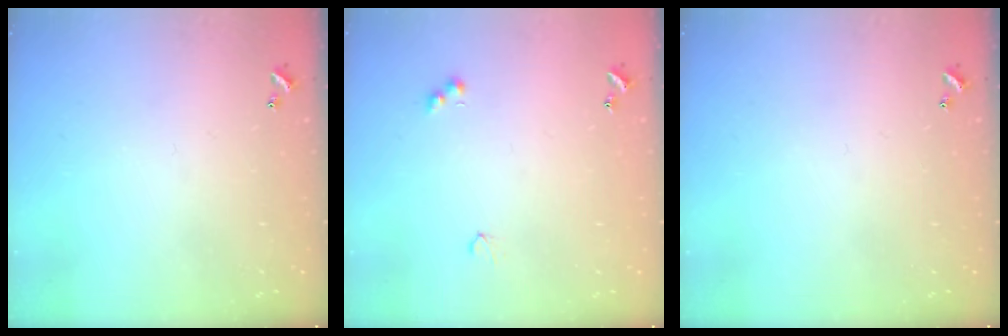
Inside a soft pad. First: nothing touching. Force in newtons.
{"total": 4.4, "press": 4.4, "slide": 0.7}
{"total": 0.0}